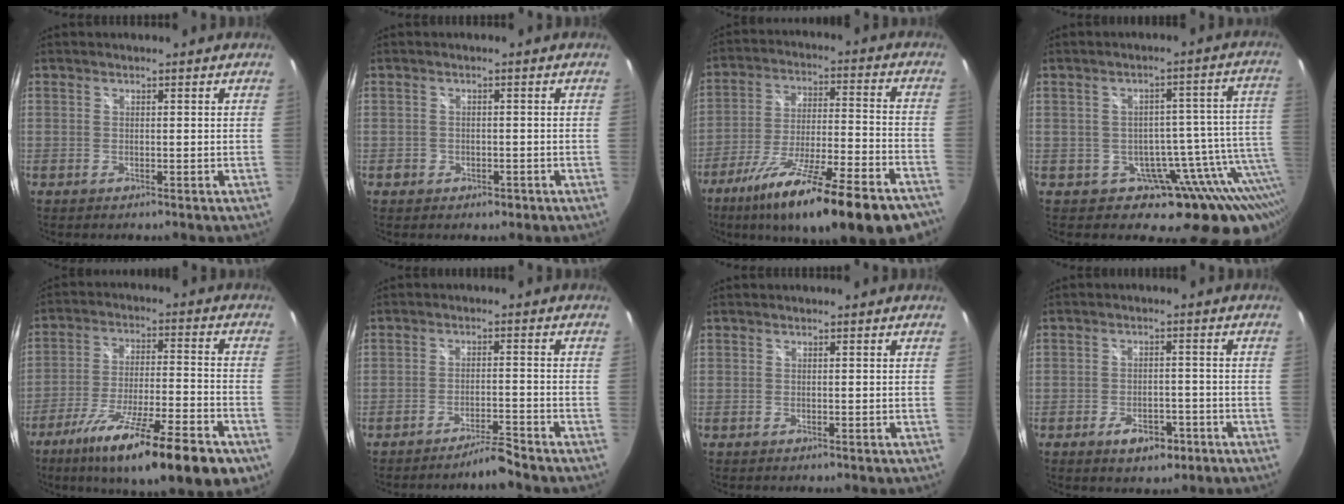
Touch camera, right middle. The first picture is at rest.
{"total": 2.1, "force": [-0.9, 1.8, 0.6], "torque": [-0.012, -0.002, -0.013]}
{"total": 26.5, "force": [-19.5, 4.8, 17.3], "torque": [-0.289, -0.066, -0.287]}
{"total": 16.0, "force": [-4.7, 10.6, 11.0], "torque": [-0.132, 0.004, -0.051]}
{"total": 21.4, "force": [-13.3, 3.8, 16.3], "torque": [-0.274, -0.051, -0.208]}
{"total": 4.0, "force": [-3.9, -0.6, 1.0], "torque": [-0.031, 0.001, -0.068]}
{"total": 0.0}
{"total": 5.5, "force": [-3.0, 3.1, 3.4], "torque": [-0.071, 0.000, -0.038]}